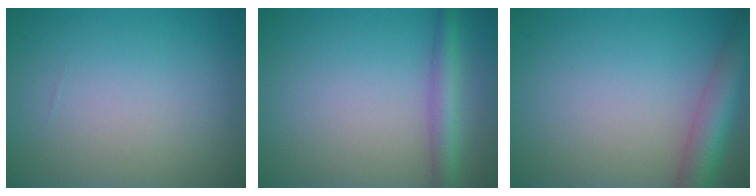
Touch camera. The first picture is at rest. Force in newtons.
{"total": 3.1, "press": 3.1, "slide": 0.1}
{"total": 5.1, "press": 5.1, "slide": 0.3}